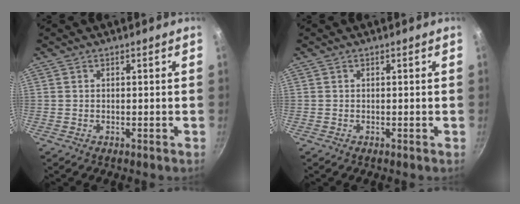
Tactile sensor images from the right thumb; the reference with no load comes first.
{"total": 0.0}